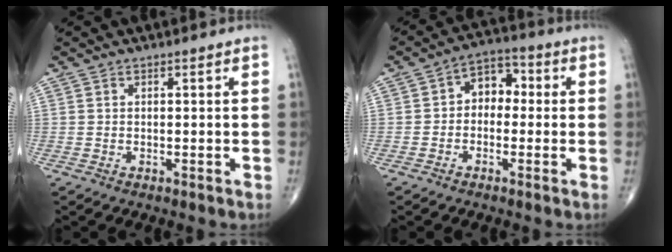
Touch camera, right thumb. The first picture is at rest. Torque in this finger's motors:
{"motor_torque": [-0.36, 0.40, 0.16, 0.29, 0.09]}